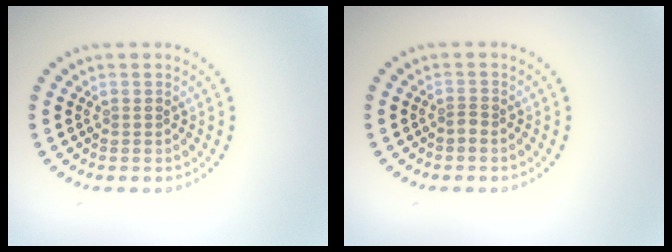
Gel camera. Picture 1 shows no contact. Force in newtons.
{"total": 0.8, "press": 0.5, "slide": 0.7}